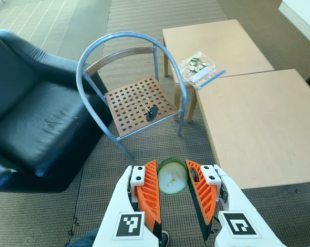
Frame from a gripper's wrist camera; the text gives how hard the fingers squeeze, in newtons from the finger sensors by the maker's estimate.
{"total": 7.5, "left": 7.3, "right": 7.8}